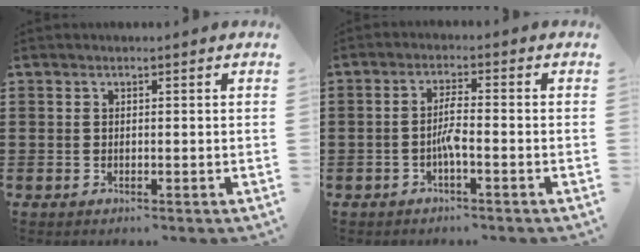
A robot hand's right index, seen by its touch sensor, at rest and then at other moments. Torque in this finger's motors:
{"motor_torque": [0.81, -0.54, 0.33, 0.11]}